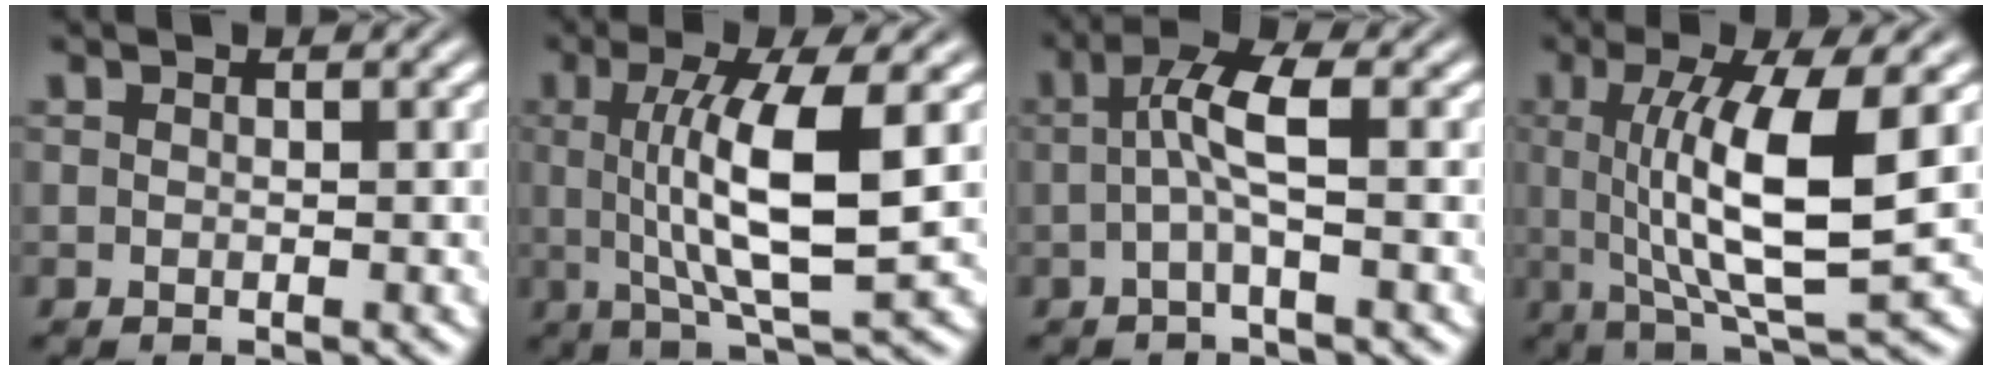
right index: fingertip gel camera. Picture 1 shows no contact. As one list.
[{"total": 7.4, "force": [0.9, 0.8, 7.3], "torque": [-0.122, -0.010, 0.027]}, {"total": 3.8, "force": [0.1, 0.3, 3.7], "torque": [-0.066, 0.003, 0.000]}, {"total": 8.4, "force": [1.0, 1.3, 8.3], "torque": [-0.137, -0.013, 0.031]}]